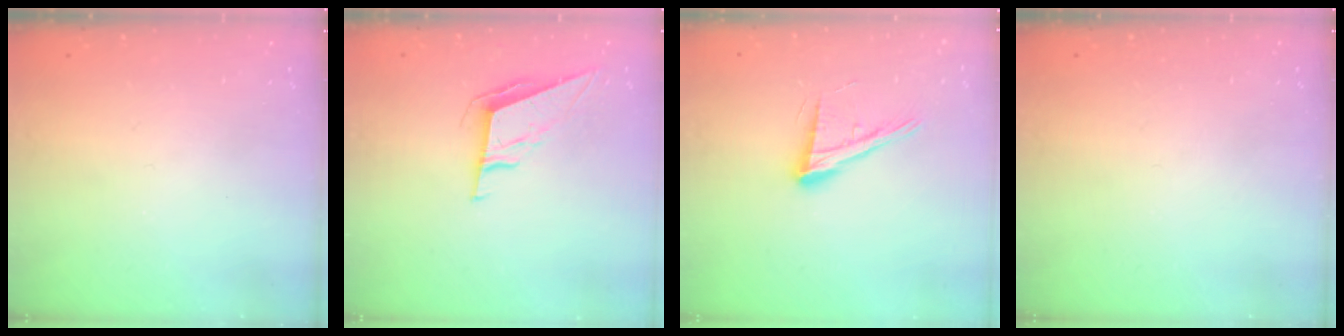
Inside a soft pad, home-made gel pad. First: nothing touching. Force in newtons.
{"total": 7.4, "press": 7.1, "slide": 2.2}
{"total": 14.6, "press": 14.0, "slide": 3.9}
{"total": 0.0}